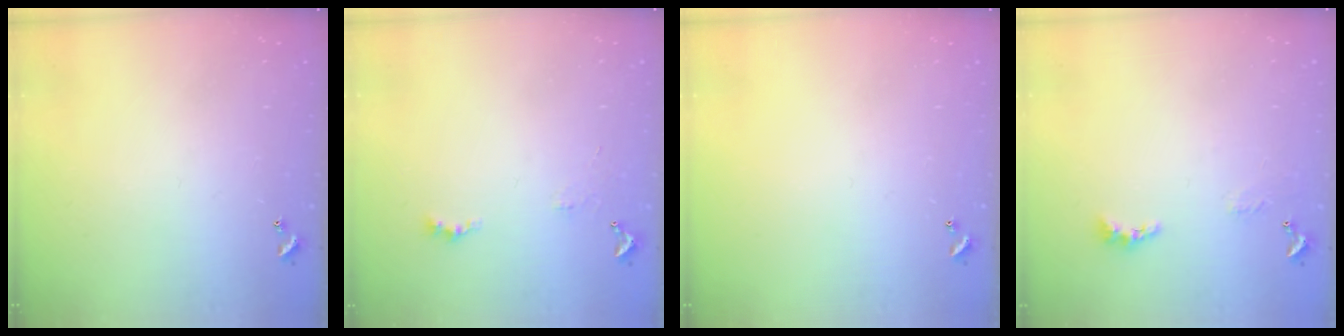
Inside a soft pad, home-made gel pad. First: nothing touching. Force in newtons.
{"total": 2.1, "press": 2.0, "slide": 0.5}
{"total": 0.0}
{"total": 2.3, "press": 2.2, "slide": 0.7}